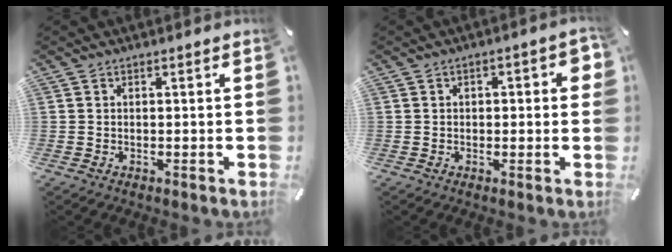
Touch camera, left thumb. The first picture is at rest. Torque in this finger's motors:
{"motor_torque": [-0.05, -0.13, -0.04, 0.22, -0.07]}